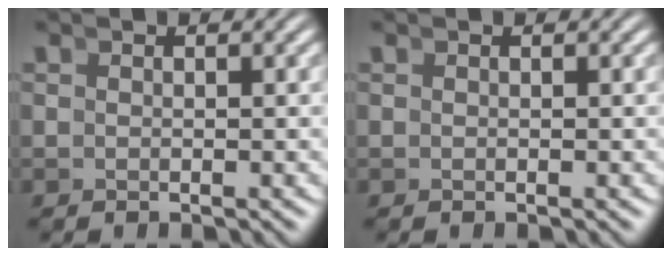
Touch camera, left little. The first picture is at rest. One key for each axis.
{"total": 0.0}